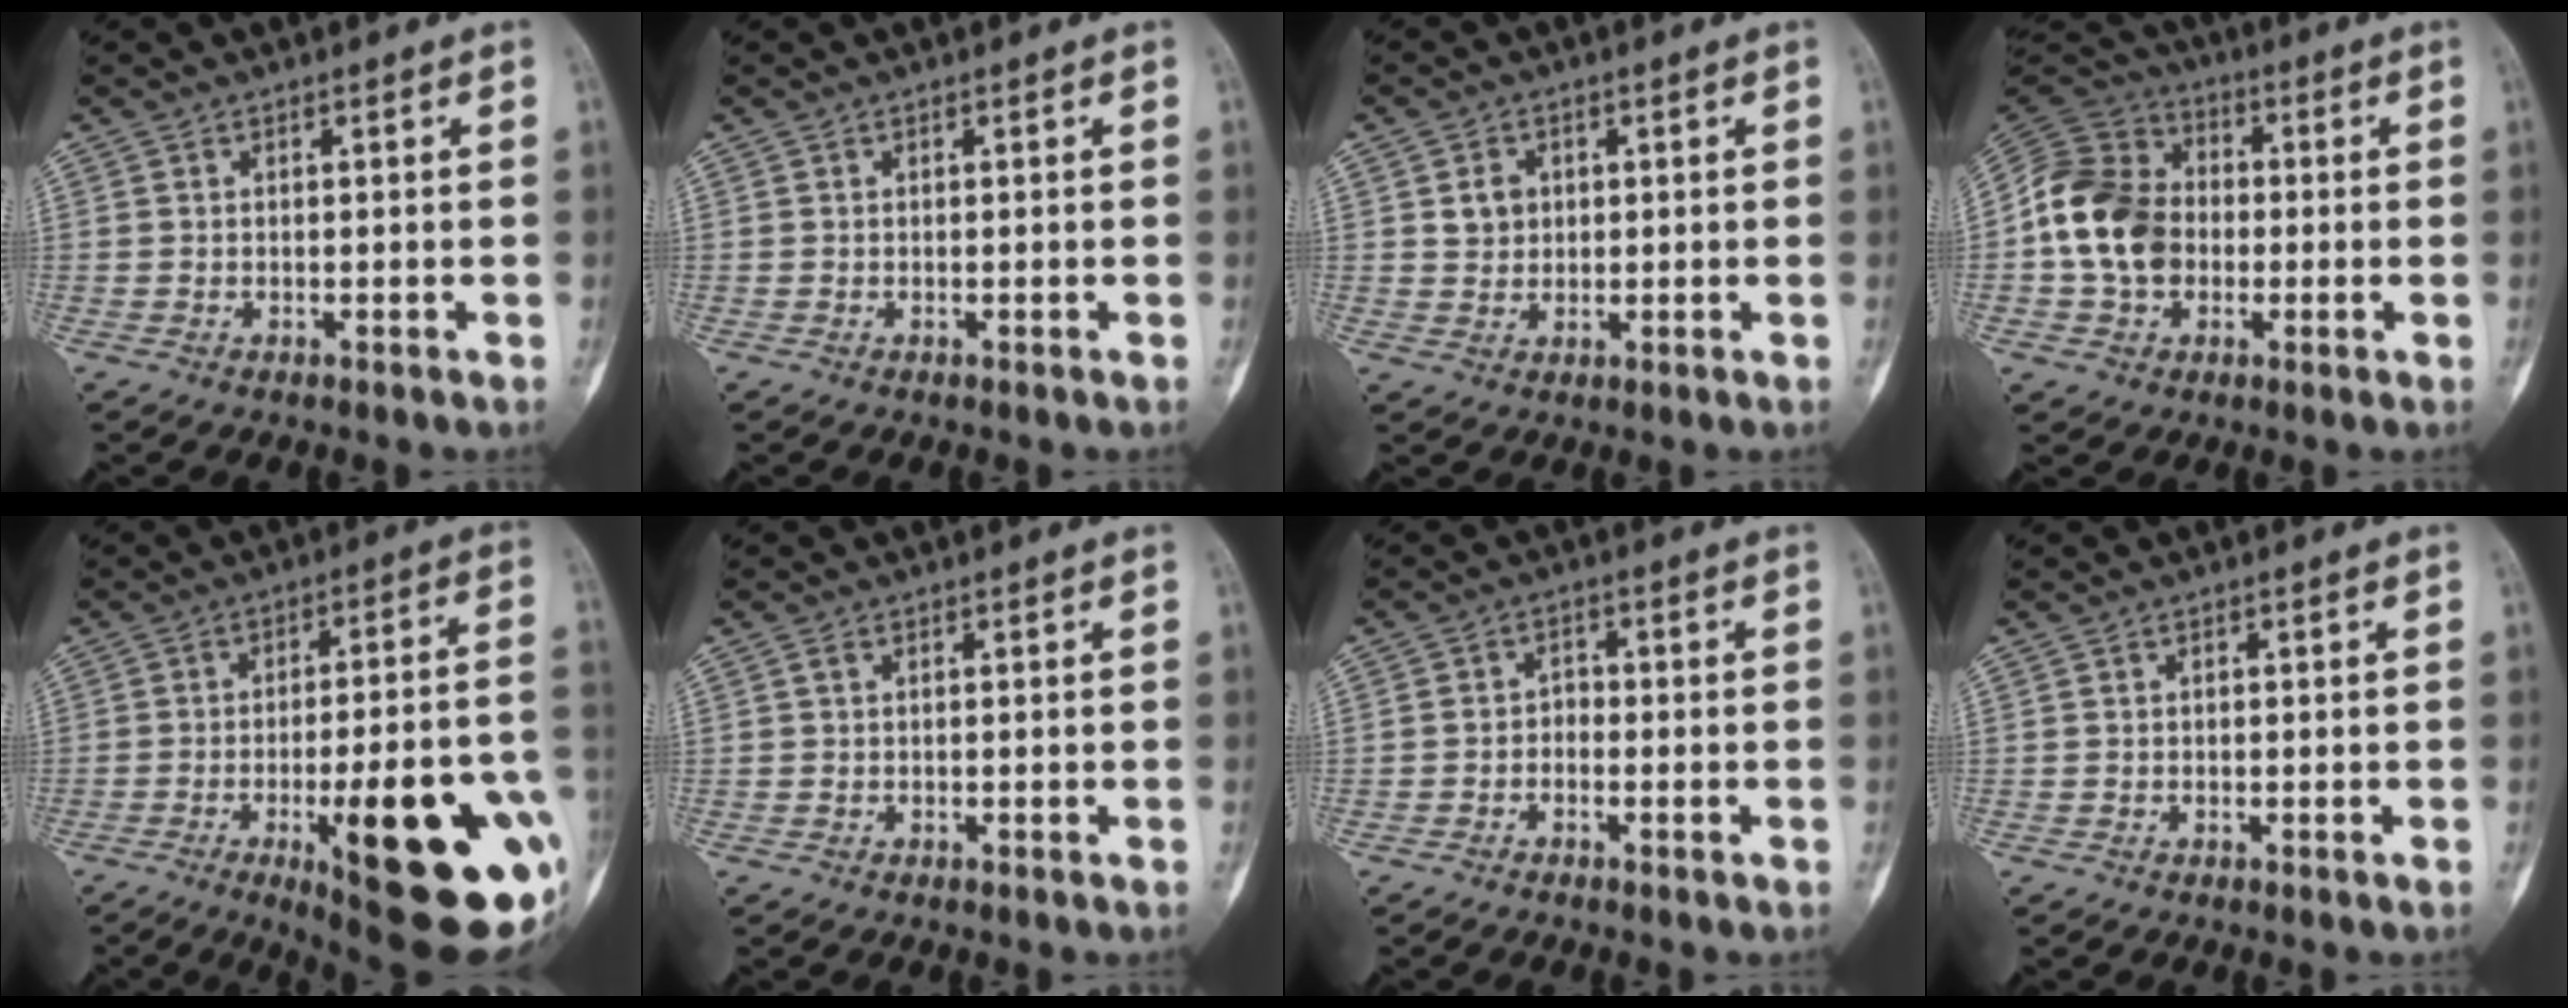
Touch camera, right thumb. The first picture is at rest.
{"total": 0.0}
{"total": 3.8, "force": [1.0, 3.4, 1.6], "torque": [-0.008, -0.002, 0.018]}
{"total": 15.0, "force": [-1.2, 11.9, 9.1], "torque": [-0.149, 0.030, -0.032]}
{"total": 26.7, "force": [-8.5, 7.3, 24.2], "torque": [-0.260, 0.013, -0.101]}
{"total": 0.7, "force": [0.1, 0.5, 0.5], "torque": [-0.008, 0.002, -0.001]}
{"total": 2.2, "force": [-1.1, 1.7, 0.9], "torque": [0.002, 0.014, -0.027]}
{"total": 0.0}